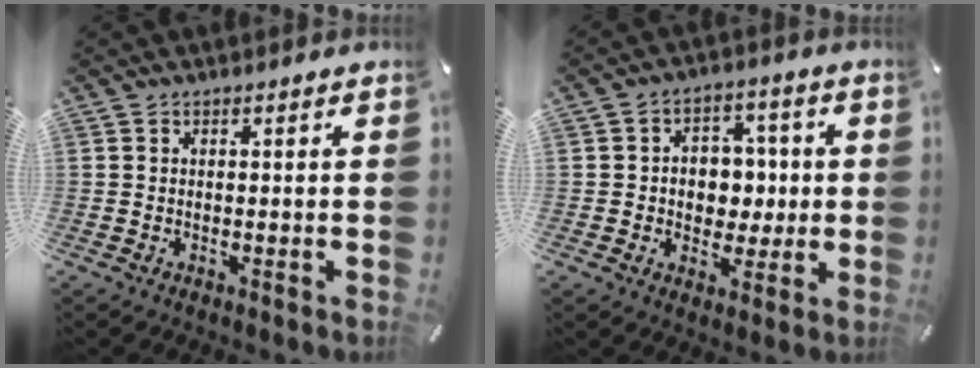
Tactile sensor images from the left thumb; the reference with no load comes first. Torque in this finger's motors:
{"motor_torque": [1.40, 1.39, 0.59, -0.25, 0.07]}